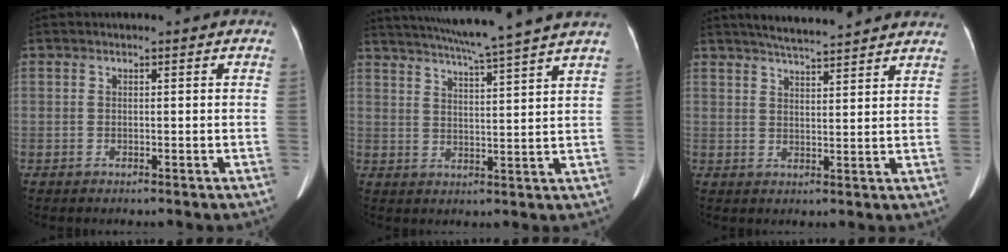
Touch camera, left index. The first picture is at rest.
{"total": 15.0, "force": [13.0, -2.0, 7.3], "torque": [-0.127, -0.010, 0.176]}
{"total": 11.4, "force": [10.3, 0.8, 4.8], "torque": [-0.073, 0.020, 0.132]}